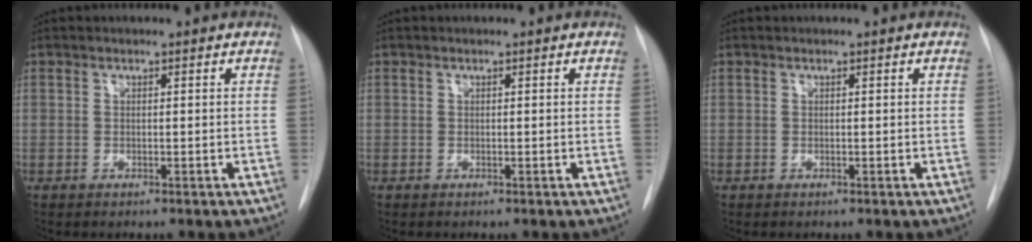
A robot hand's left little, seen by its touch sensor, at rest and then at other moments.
{"total": 0.0}
{"total": 0.0}